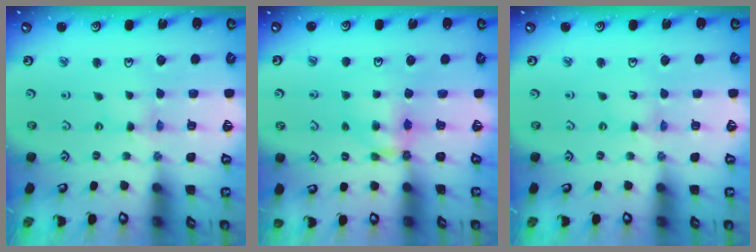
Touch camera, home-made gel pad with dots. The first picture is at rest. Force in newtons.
{"total": 5.8, "press": 5.8, "slide": 0.6}
{"total": 0.0}